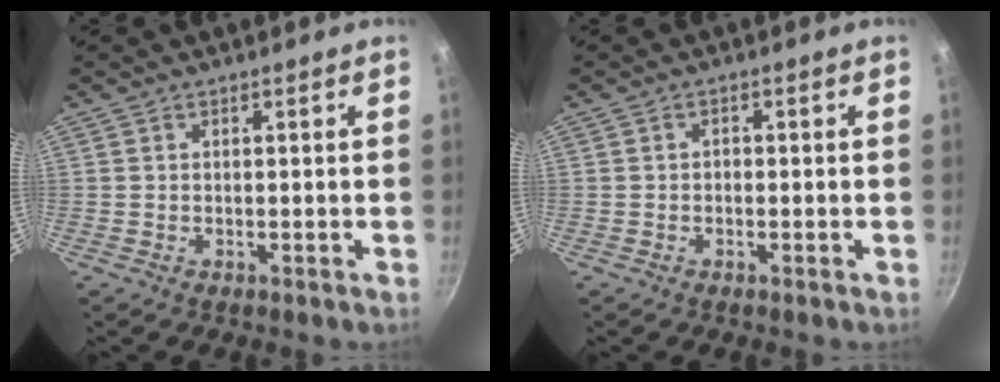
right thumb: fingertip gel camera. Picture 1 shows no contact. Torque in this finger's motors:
{"motor_torque": [-0.27, 0.02, -0.02, 0.14, 0.03]}